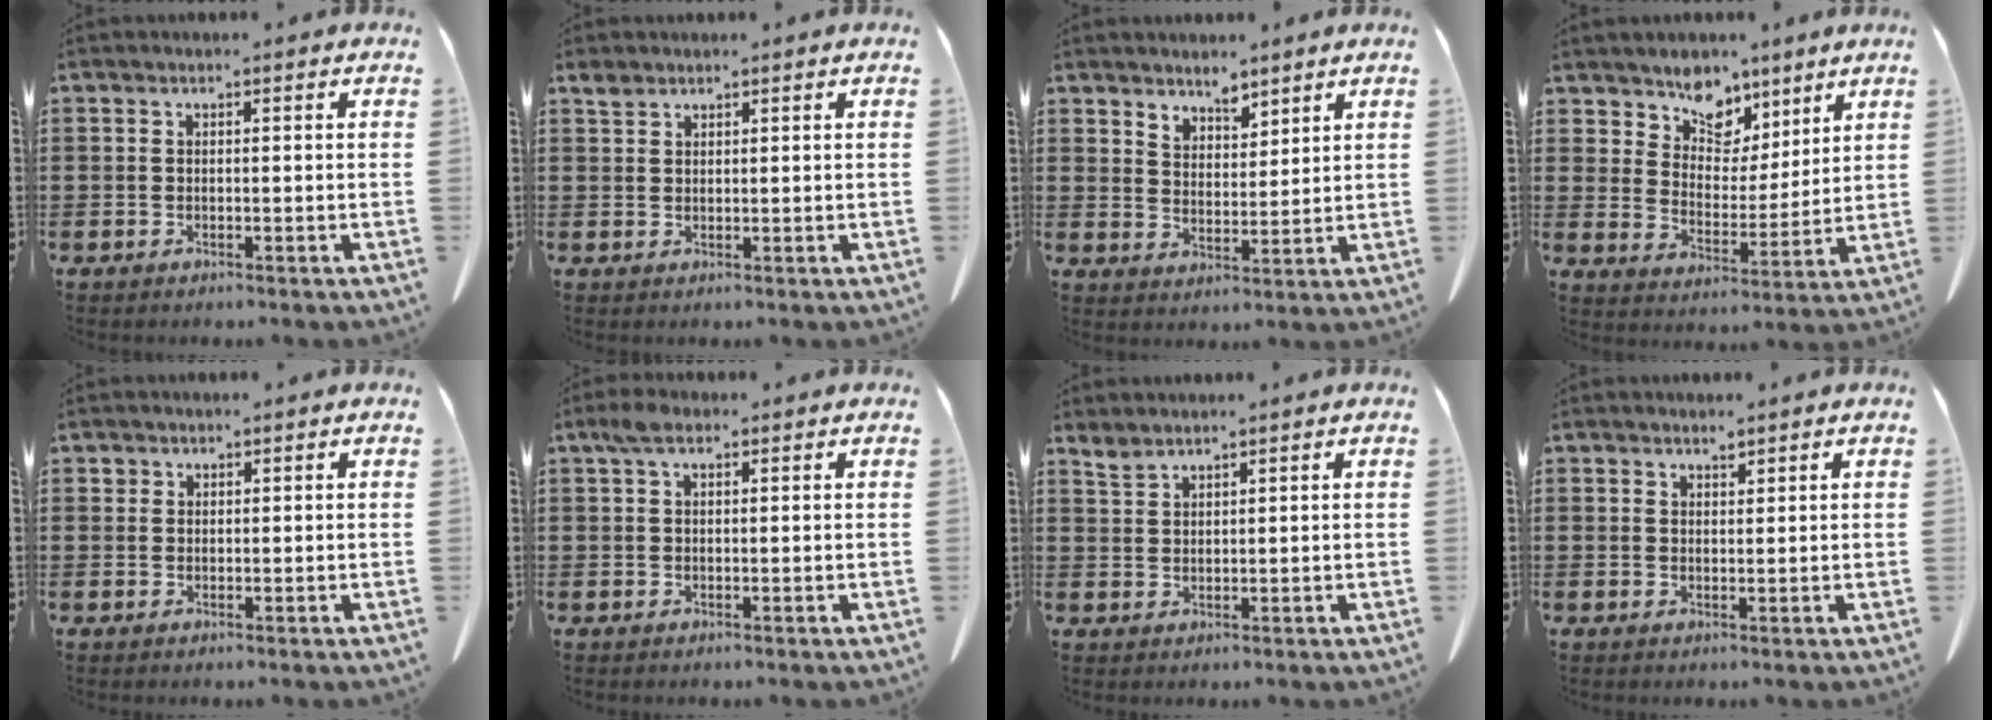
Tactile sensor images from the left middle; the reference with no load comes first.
{"total": 1.6, "force": [1.3, 0.7, 0.6], "torque": [-0.016, 0.000, 0.027]}
{"total": 3.8, "force": [3.6, 1.4, 0.0], "torque": [-0.014, -0.010, 0.068]}
{"total": 6.9, "force": [5.6, 4.0, 0.3], "torque": [-0.048, -0.038, 0.104]}
{"total": 0.8, "force": [0.6, 0.4, 0.0], "torque": [-0.004, -0.001, 0.013]}
{"total": 2.5, "force": [1.1, 1.2, 2.0], "torque": [-0.044, 0.006, 0.018]}
{"total": 1.9, "force": [1.8, 0.2, 0.6], "torque": [-0.017, -0.003, 0.036]}
{"total": 1.3, "force": [1.2, 0.3, 0.4], "torque": [-0.009, 0.000, 0.023]}